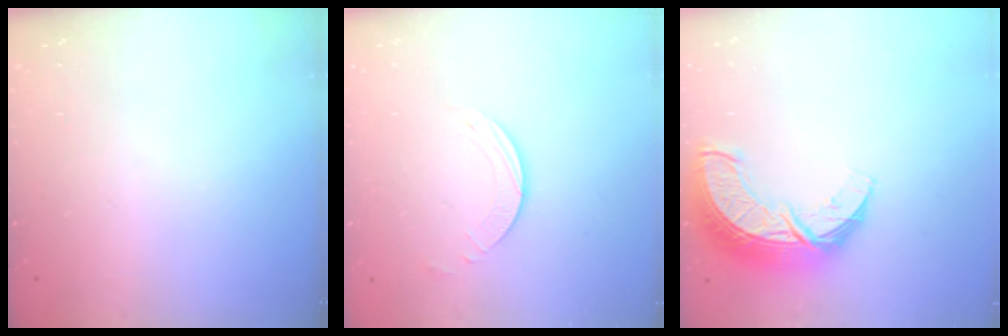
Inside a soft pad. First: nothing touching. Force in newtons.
{"total": 2.0, "press": 1.9, "slide": 0.3}
{"total": 14.4, "press": 14.4, "slide": 1.0}